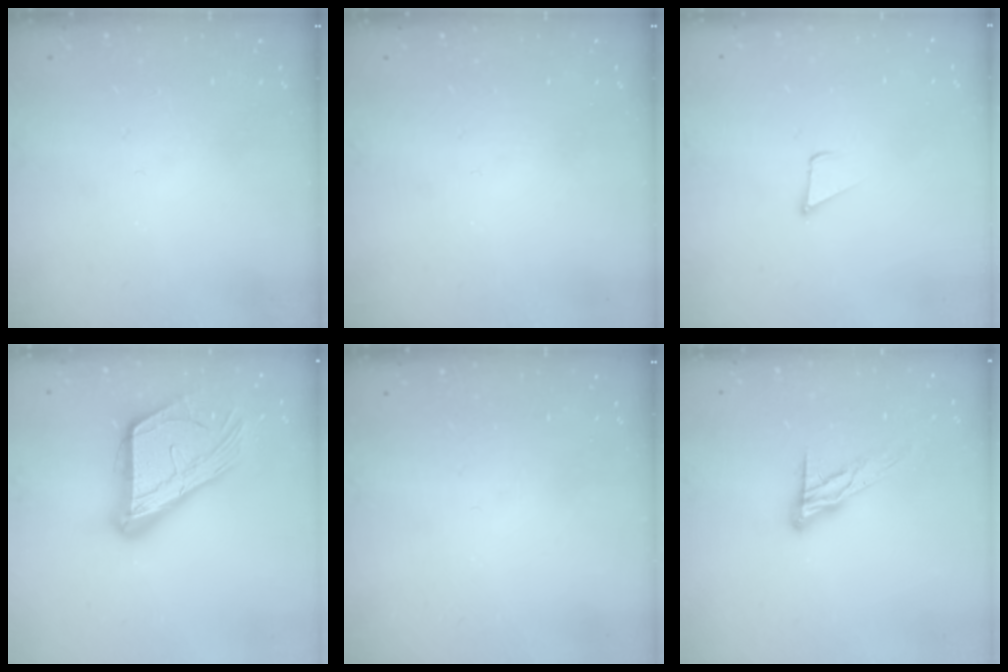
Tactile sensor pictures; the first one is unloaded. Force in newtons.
{"total": 0.0}
{"total": 1.7, "press": 1.7, "slide": 0.1}
{"total": 19.1, "press": 19.0, "slide": 1.9}
{"total": 0.0}
{"total": 9.5, "press": 9.5, "slide": 0.6}